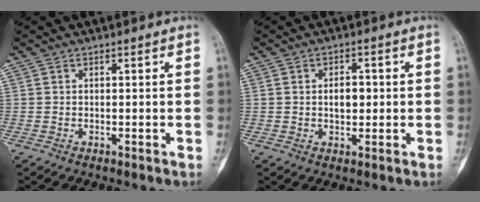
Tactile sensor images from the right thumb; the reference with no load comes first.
{"total": 3.6, "force": [0.1, 2.2, 2.8], "torque": [-0.031, 0.004, 0.002]}